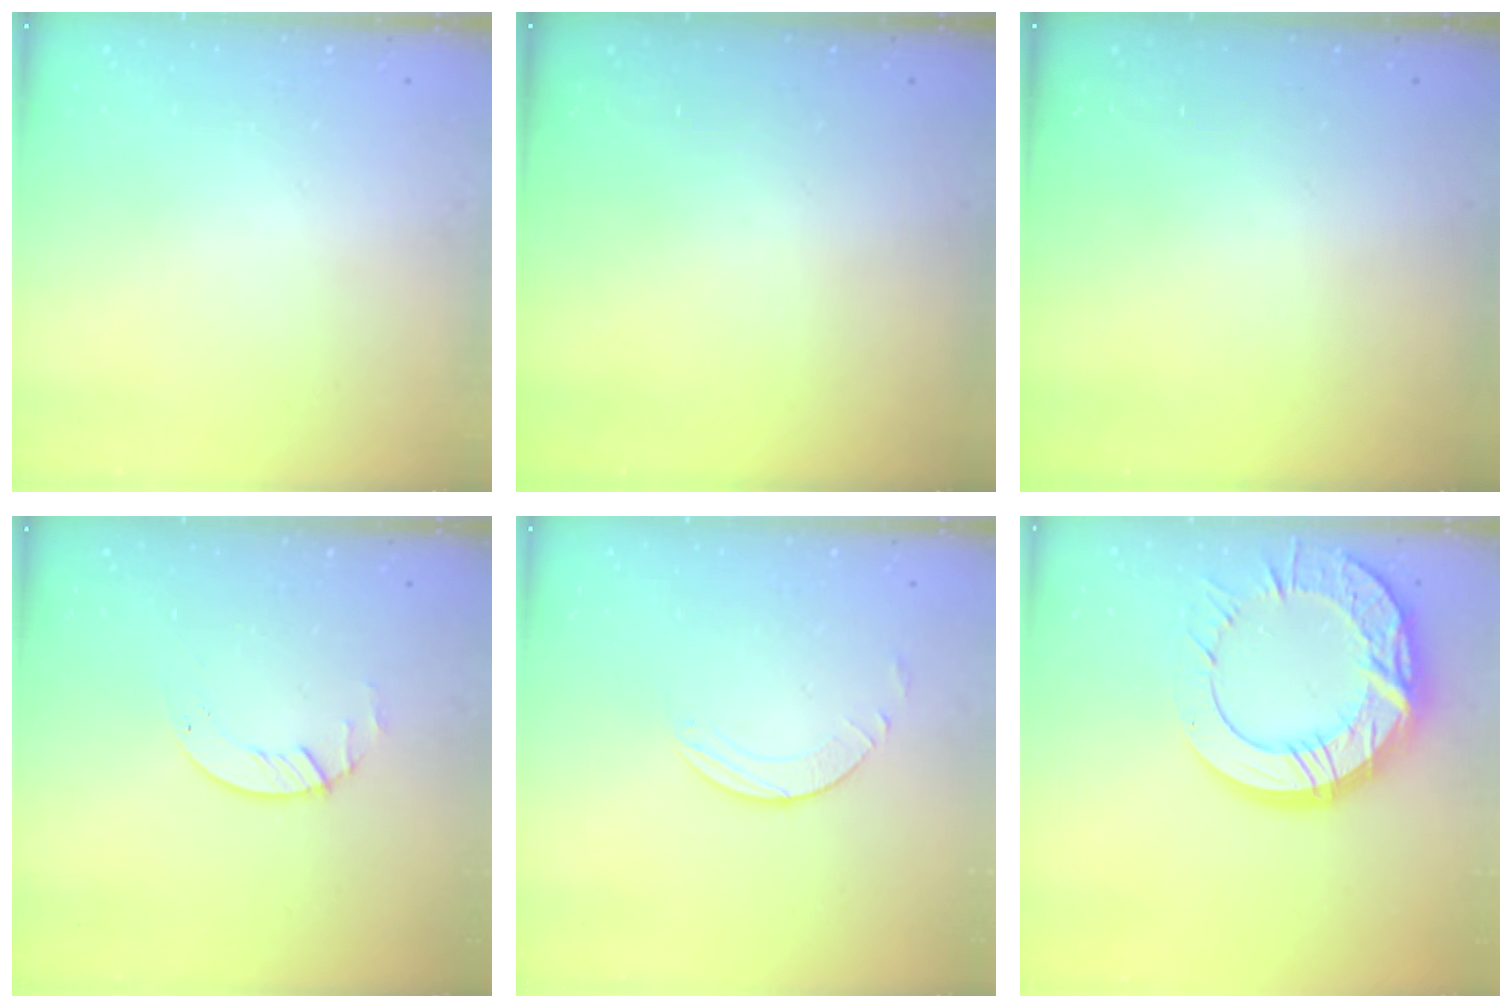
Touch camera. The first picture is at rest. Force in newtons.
{"total": 0.0}
{"total": 0.0}
{"total": 2.6, "press": 2.6, "slide": 0.3}
{"total": 2.8, "press": 2.8, "slide": 0.2}
{"total": 22.7, "press": 22.7, "slide": 1.8}